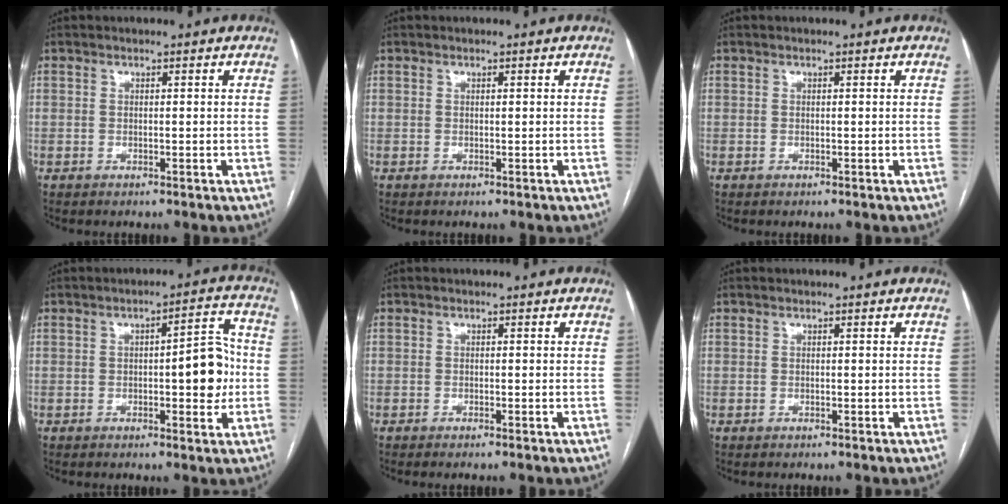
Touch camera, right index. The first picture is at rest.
{"total": 0.0}
{"total": 0.0}
{"total": 7.9, "force": [-0.7, 2.2, 7.6], "torque": [-0.095, 0.017, -0.007]}
{"total": 0.7, "force": [-0.5, -0.1, 0.5], "torque": [-0.010, -0.001, -0.009]}
{"total": 0.0}